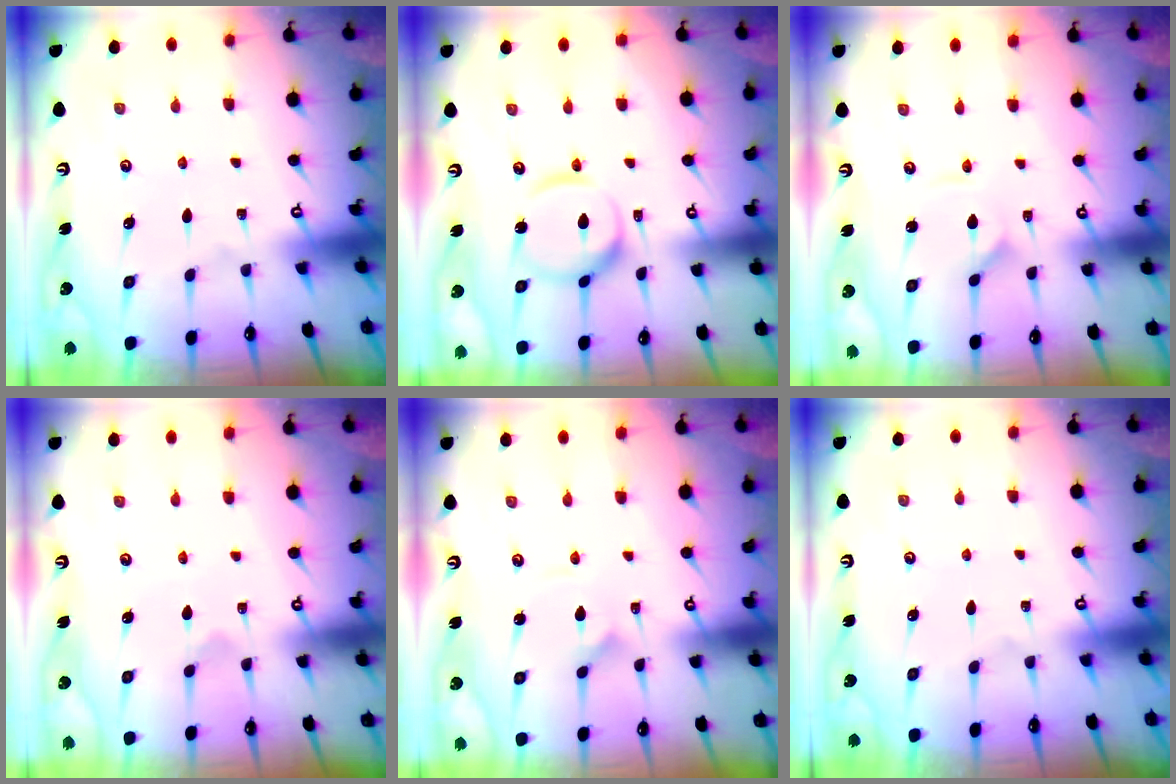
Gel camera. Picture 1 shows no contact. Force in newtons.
{"total": 11.3, "press": 11.3, "slide": 1.0}
{"total": 1.5, "press": 1.5, "slide": 0.1}
{"total": 1.9, "press": 1.8, "slide": 0.3}
{"total": 2.9, "press": 2.9, "slide": 0.2}
{"total": 0.0}